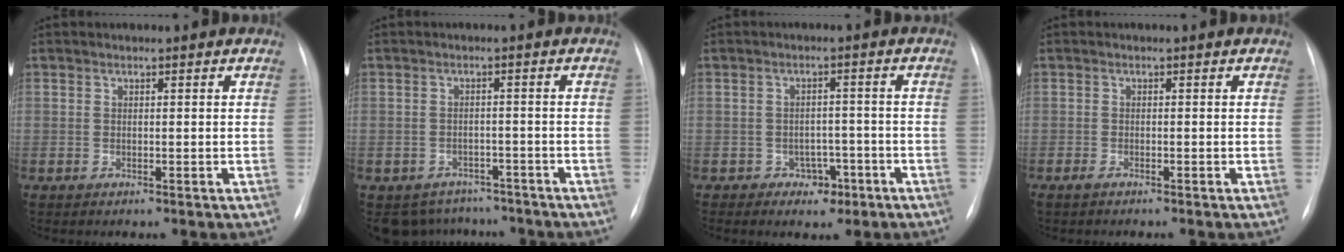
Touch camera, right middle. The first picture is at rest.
{"total": 7.4, "force": [-6.4, 3.8, 0.0], "torque": [0.002, 0.017, -0.078]}
{"total": 3.8, "force": [-2.2, 2.7, 1.6], "torque": [-0.012, 0.014, -0.023]}
{"total": 1.5, "force": [-1.2, 0.3, 0.8], "torque": [-0.020, -0.003, -0.019]}